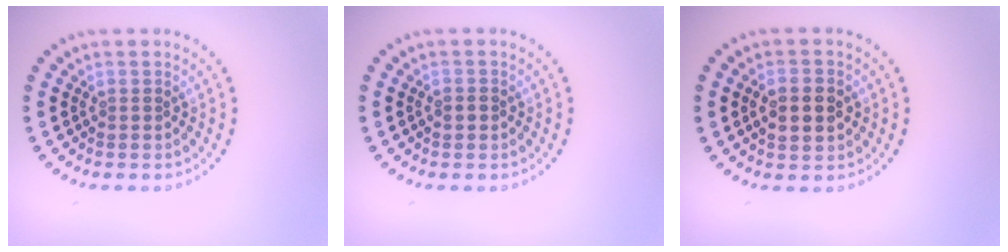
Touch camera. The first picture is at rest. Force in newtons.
{"total": 1.3, "press": 1.3, "slide": 0.1}
{"total": 3.7, "press": 3.7, "slide": 0.1}